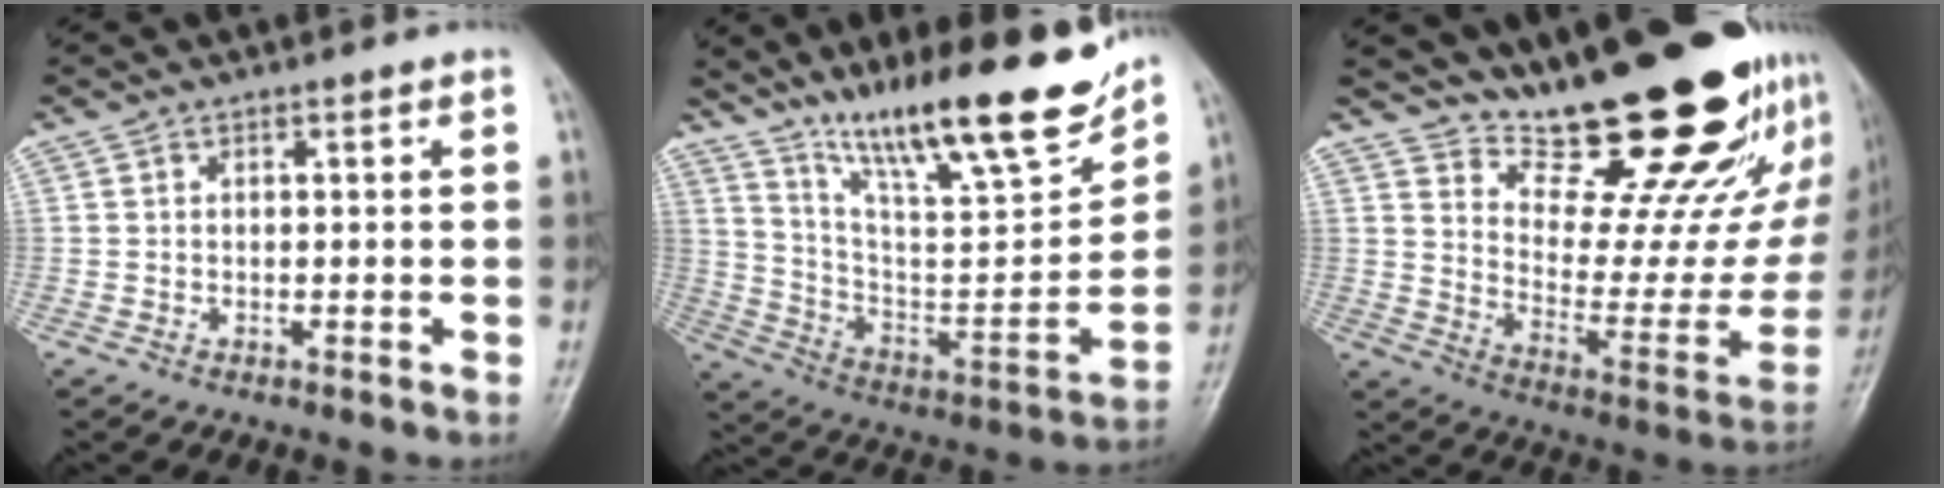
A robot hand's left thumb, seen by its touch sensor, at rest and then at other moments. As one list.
[{"total": 24.8, "force": [17.0, 5.8, 17.1], "torque": [-0.245, -0.065, 0.289]}, {"total": 26.4, "force": [21.0, 7.8, 13.8], "torque": [-0.168, -0.148, 0.299]}]